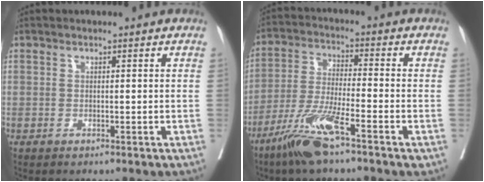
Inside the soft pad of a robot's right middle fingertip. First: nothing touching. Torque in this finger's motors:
{"motor_torque": [1.22, -0.91, 0.24, 0.06]}